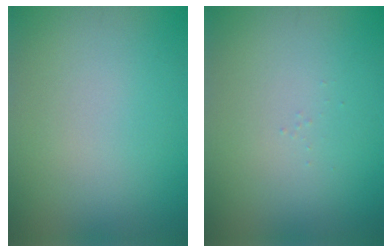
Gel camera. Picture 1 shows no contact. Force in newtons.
{"total": 0.0}